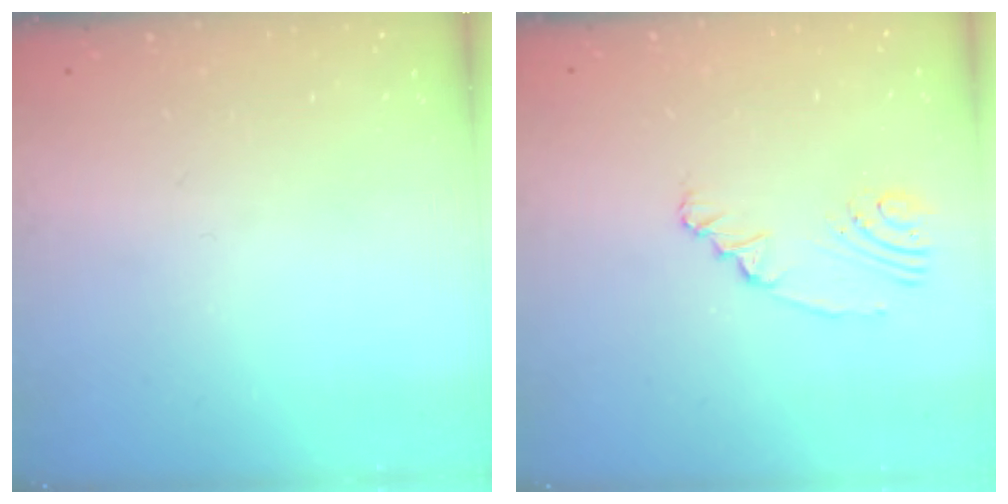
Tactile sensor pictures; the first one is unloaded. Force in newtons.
{"total": 3.5, "press": 2.7, "slide": 2.1}